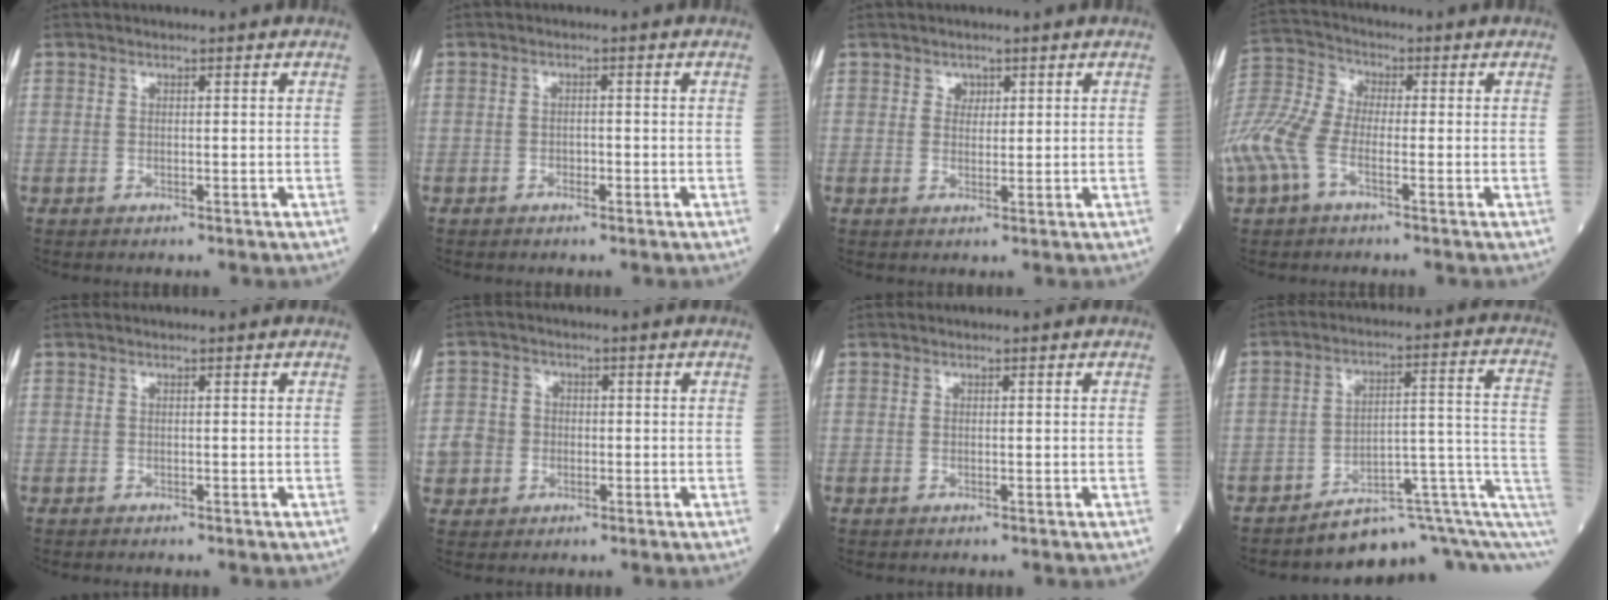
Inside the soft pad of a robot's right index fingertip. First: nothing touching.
{"total": 1.2, "force": [-0.6, 0.6, 0.7], "torque": [-0.009, 0.001, -0.011]}
{"total": 1.5, "force": [0.8, 1.2, 0.4], "torque": [0.001, -0.003, 0.010]}
{"total": 12.2, "force": [-4.2, 6.1, 9.7], "torque": [-0.249, 0.015, -0.086]}
{"total": 0.0}
{"total": 4.7, "force": [-0.8, 4.4, 1.4], "torque": [-0.028, 0.009, -0.013]}
{"total": 0.0}
{"total": 11.3, "force": [-7.7, 2.7, 7.9], "torque": [-0.081, 0.082, -0.102]}